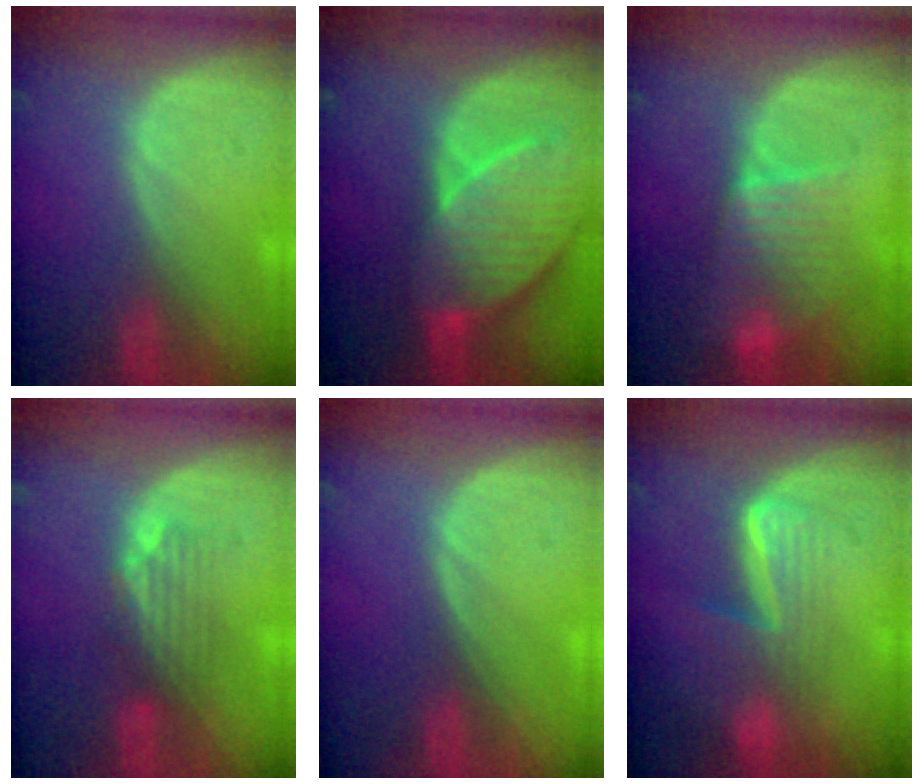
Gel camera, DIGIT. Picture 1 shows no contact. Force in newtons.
{"total": 10.3, "press": 9.1, "slide": 4.9}
{"total": 7.1, "press": 6.8, "slide": 1.9}
{"total": 3.8, "press": 3.8, "slide": 0.4}
{"total": 0.0}
{"total": 6.6, "press": 5.9, "slide": 3.0}